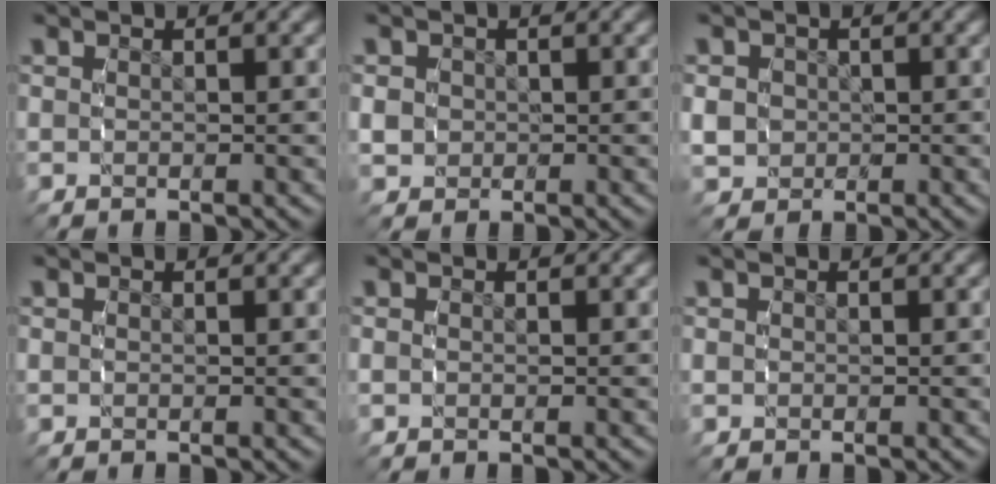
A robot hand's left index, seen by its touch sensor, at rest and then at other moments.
{"total": 2.7, "force": [-0.3, 2.6, 0.5], "torque": [-0.017, -0.006, -0.003]}
{"total": 3.5, "force": [-0.4, 3.4, 0.9], "torque": [-0.021, -0.006, -0.006]}
{"total": 0.0}
{"total": 0.8, "force": [-0.2, 0.7, 0.3], "torque": [-0.009, -0.002, -0.004]}
{"total": 0.8, "force": [0.0, 0.8, 0.1], "torque": [-0.005, -0.004, 0.003]}